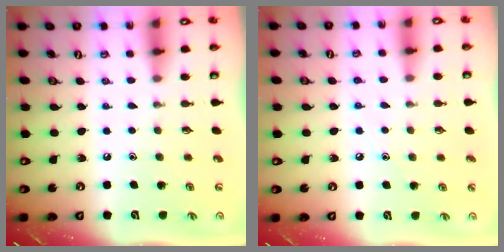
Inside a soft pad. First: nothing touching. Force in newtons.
{"total": 3.7, "press": 3.7, "slide": 0.5}